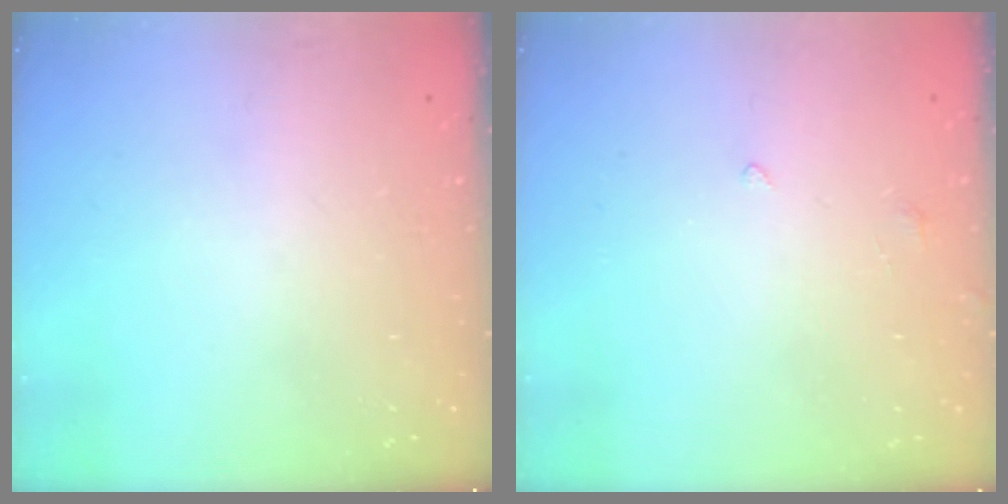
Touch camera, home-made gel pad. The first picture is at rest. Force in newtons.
{"total": 0.0}